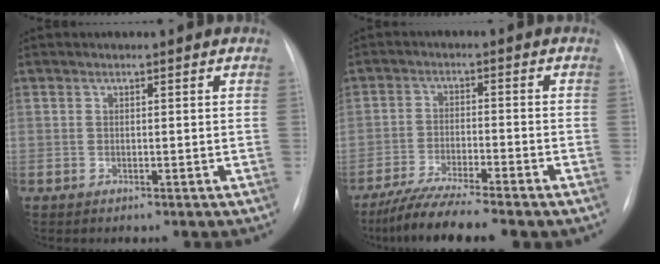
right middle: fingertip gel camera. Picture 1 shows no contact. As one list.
[{"total": 8.5, "force": [-6.9, 0.0, 4.9], "torque": [-0.087, -0.026, -0.119]}]